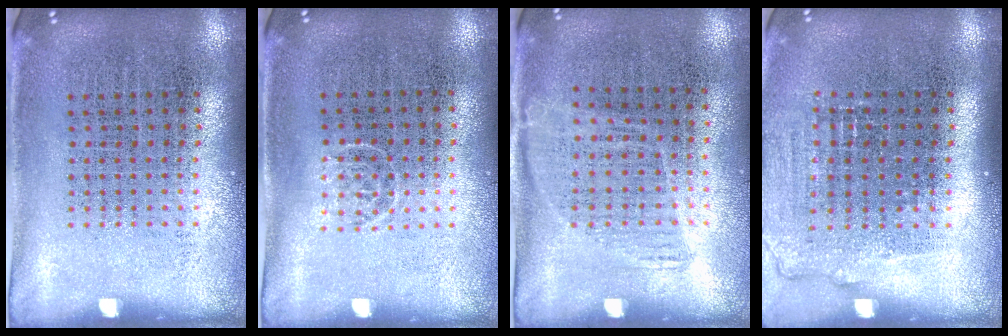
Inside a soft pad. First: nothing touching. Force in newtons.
{"total": 0.7, "press": 0.5, "slide": 0.5}
{"total": 1.1, "press": 0.9, "slide": 0.7}
{"total": 1.0, "press": 1.0, "slide": 0.4}